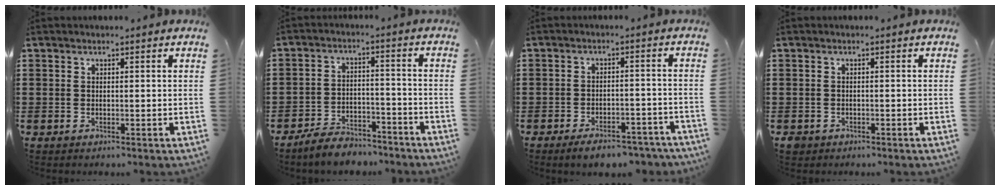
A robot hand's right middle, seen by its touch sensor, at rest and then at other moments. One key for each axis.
{"total": 5.2, "fx": -5.0, "fy": 1.0, "fz": 0.6, "tx": -0.013, "ty": 0.011, "tz": -0.100}
{"total": 4.4, "fx": -4.0, "fy": 0.8, "fz": 1.6, "tx": -0.024, "ty": 0.004, "tz": -0.074}
{"total": 0.9, "fx": -0.7, "fy": 0.5, "fz": 0.2, "tx": -0.005, "ty": 0.000, "tz": -0.016}